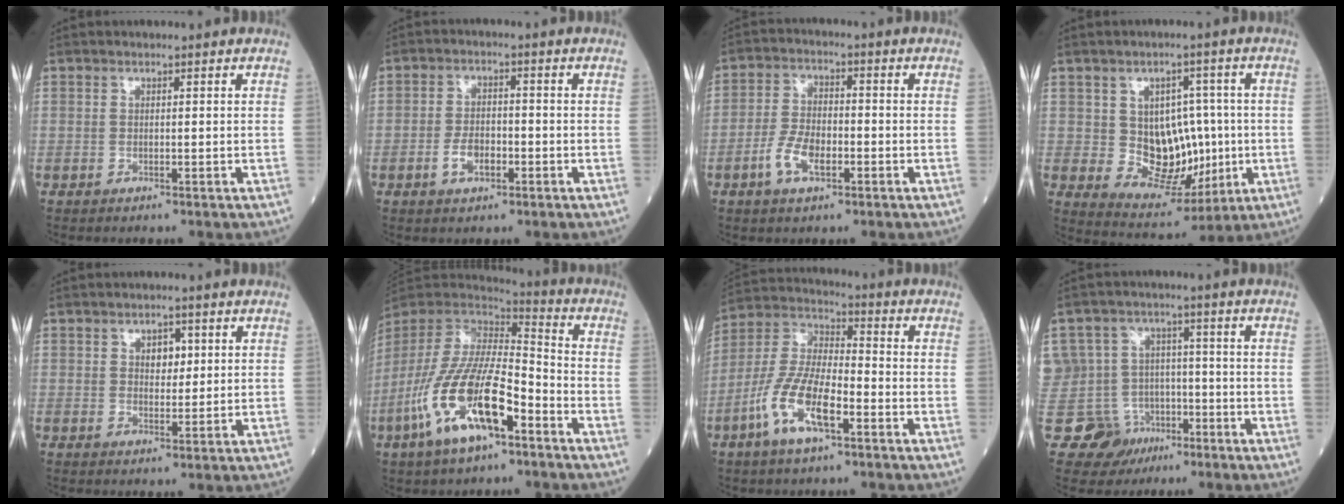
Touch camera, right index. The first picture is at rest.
{"total": 4.2, "force": [-1.7, 2.1, 3.2], "torque": [-0.062, 0.003, -0.031]}
{"total": 6.2, "force": [-2.7, 2.8, 4.9], "torque": [-0.104, 0.005, -0.051]}
{"total": 10.5, "force": [-0.1, 7.2, 7.6], "torque": [-0.112, 0.015, 0.017]}
{"total": 3.0, "force": [1.0, 1.9, 2.1], "torque": [-0.026, 0.002, 0.015]}
{"total": 17.5, "force": [-8.2, 5.4, 14.5], "torque": [-0.310, -0.009, -0.151]}
{"total": 12.1, "force": [-5.3, 3.6, 10.2], "torque": [-0.221, 0.001, -0.105]}
{"total": 13.3, "force": [-5.2, 12.1, 1.8], "torque": [-0.055, 0.059, -0.071]}